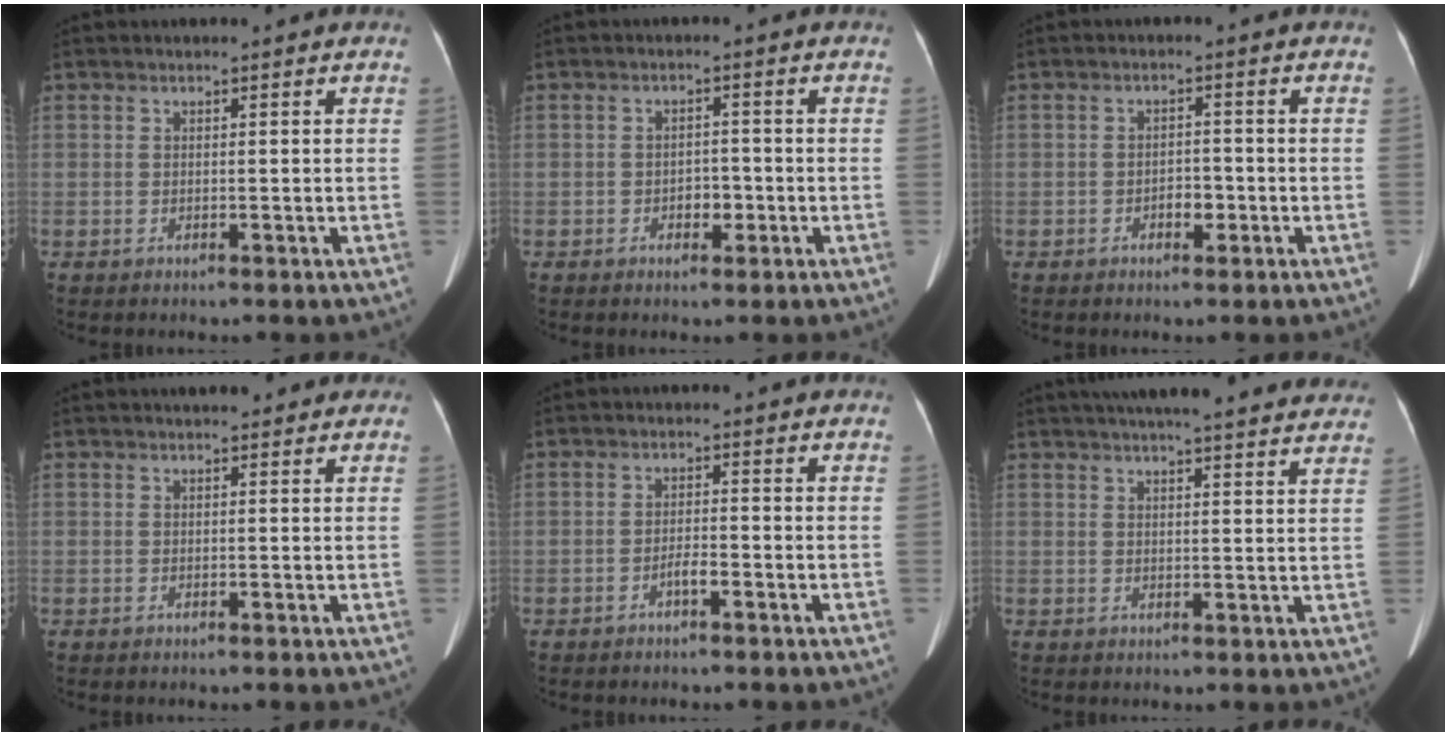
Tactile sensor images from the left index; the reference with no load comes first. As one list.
[{"total": 2.5, "force": [-0.9, 1.6, 1.7], "torque": [-0.022, 0.006, -0.011]}, {"total": 2.4, "force": [-1.0, 1.3, 1.6], "torque": [-0.022, 0.005, -0.014]}, {"total": 3.1, "force": [2.4, 1.0, 1.6], "torque": [-0.014, 0.017, 0.030]}, {"total": 1.8, "force": [-1.1, 0.3, 1.4], "torque": [-0.024, 0.002, -0.019]}, {"total": 22.4, "force": [19.9, 2.7, 9.8], "torque": [-0.143, 0.019, 0.244]}]